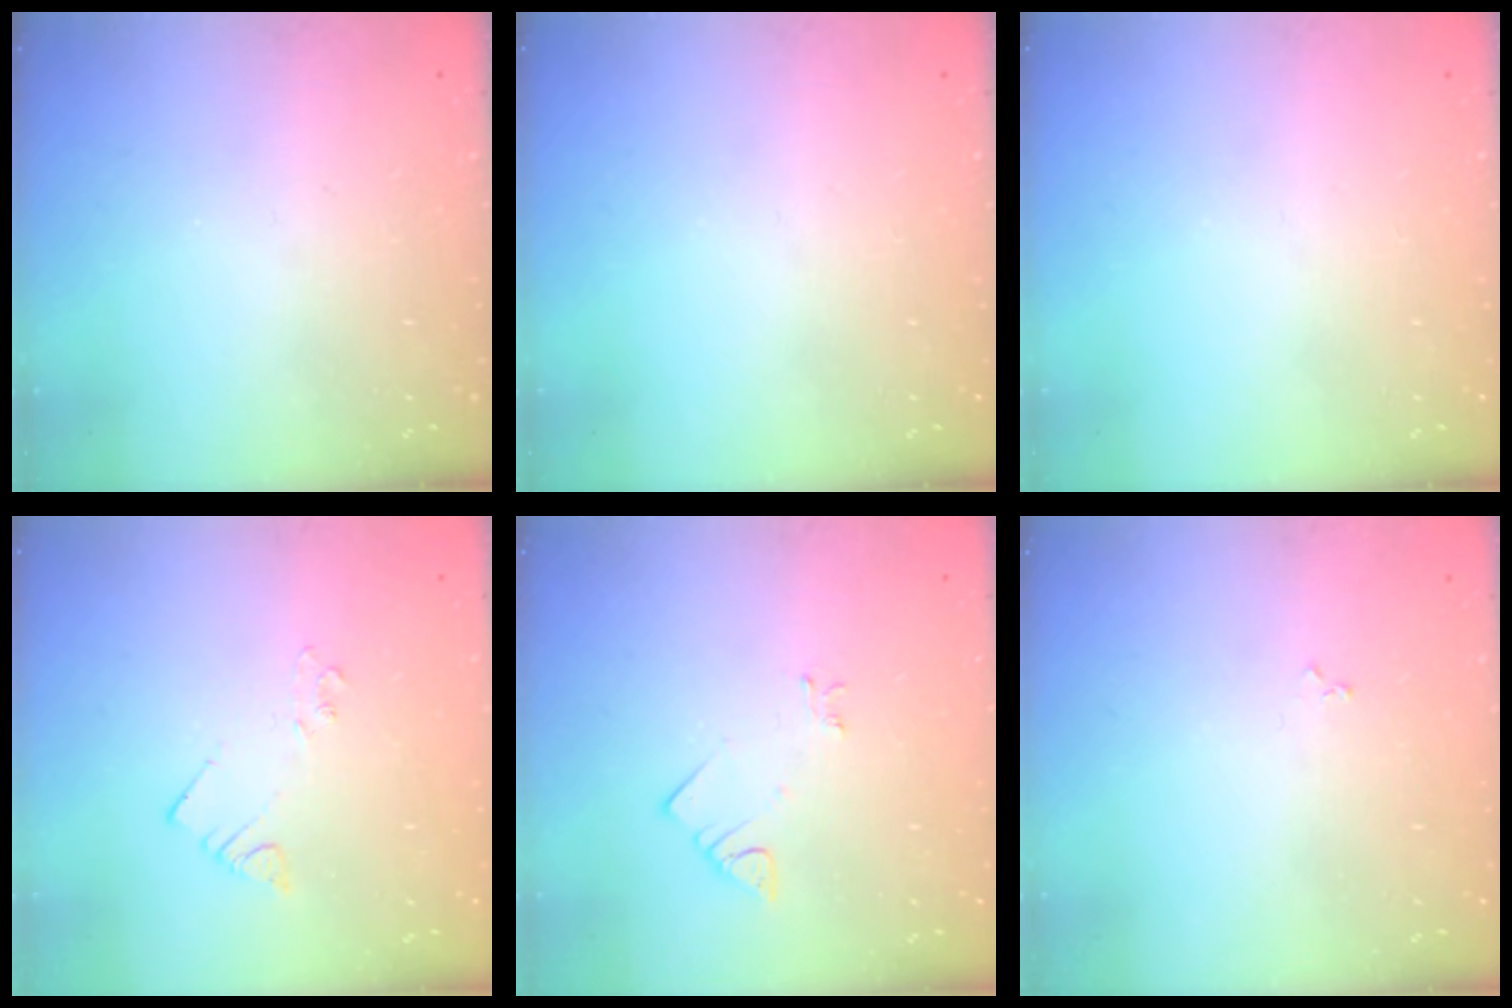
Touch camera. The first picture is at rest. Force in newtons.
{"total": 0.0}
{"total": 0.0}
{"total": 2.2, "press": 2.2, "slide": 0.3}
{"total": 2.9, "press": 2.9, "slide": 0.3}
{"total": 2.5, "press": 2.4, "slide": 0.3}